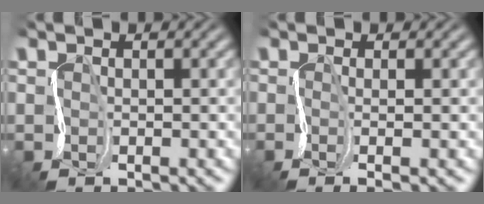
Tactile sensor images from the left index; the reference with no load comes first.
{"total": 1.9, "force": [-0.2, 0.5, 1.9], "torque": [-0.028, -0.004, -0.007]}